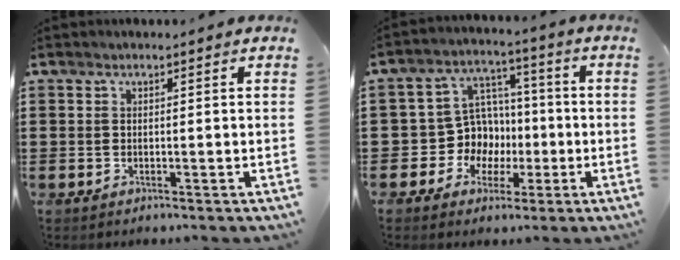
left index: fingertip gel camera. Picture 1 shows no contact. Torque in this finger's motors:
{"motor_torque": [0.06, 0.39, 0.02, 0.00]}